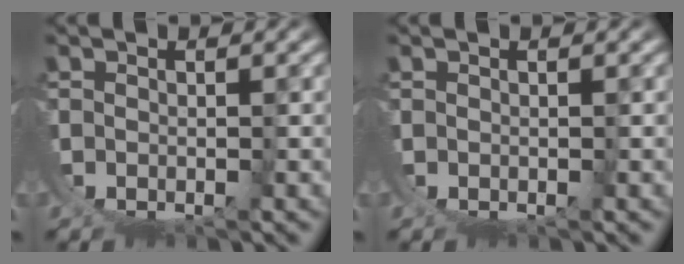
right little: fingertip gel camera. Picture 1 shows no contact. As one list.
[{"total": 0.0}]